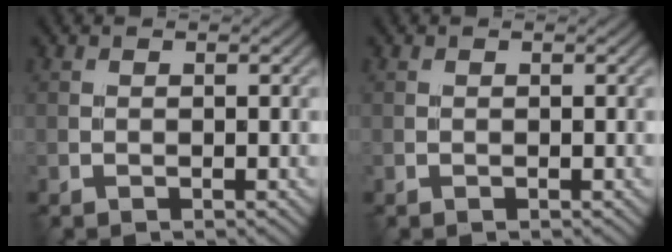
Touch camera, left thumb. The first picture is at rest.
{"total": 0.0}